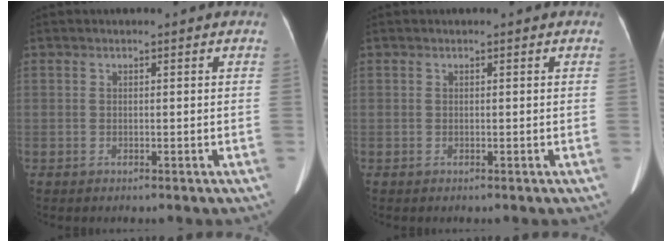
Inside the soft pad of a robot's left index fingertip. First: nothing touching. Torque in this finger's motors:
{"motor_torque": [0.01, 0.00, 0.01, 0.00]}